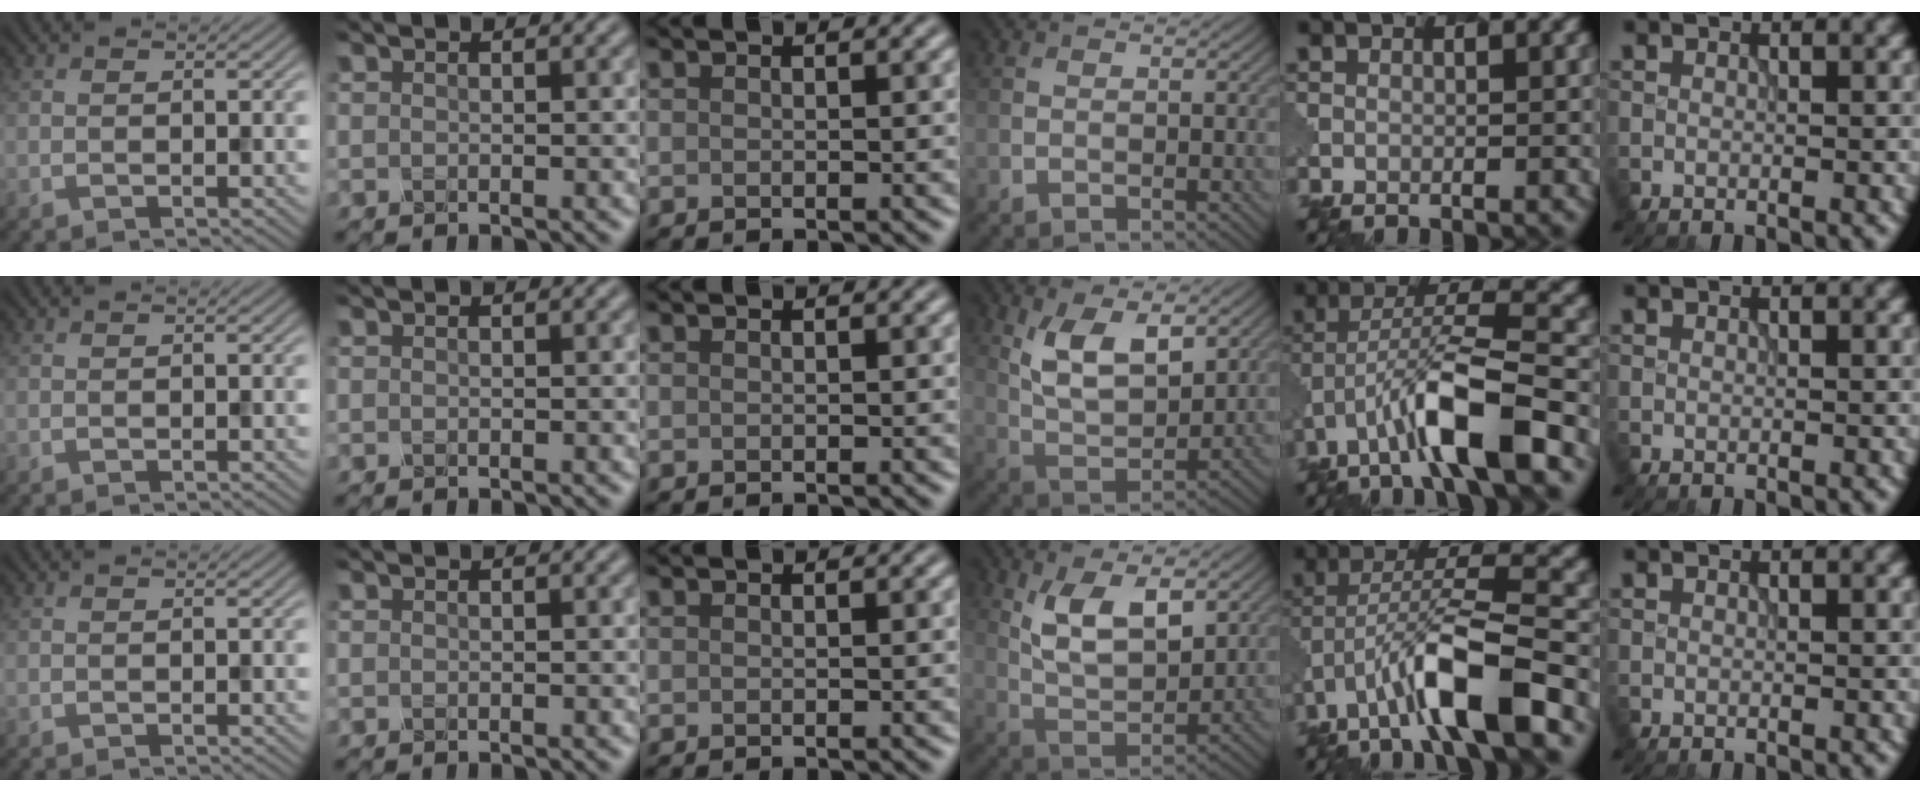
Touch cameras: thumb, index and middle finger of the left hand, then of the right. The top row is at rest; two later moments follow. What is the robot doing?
{"motion": "insert", "object": "pen bag"}